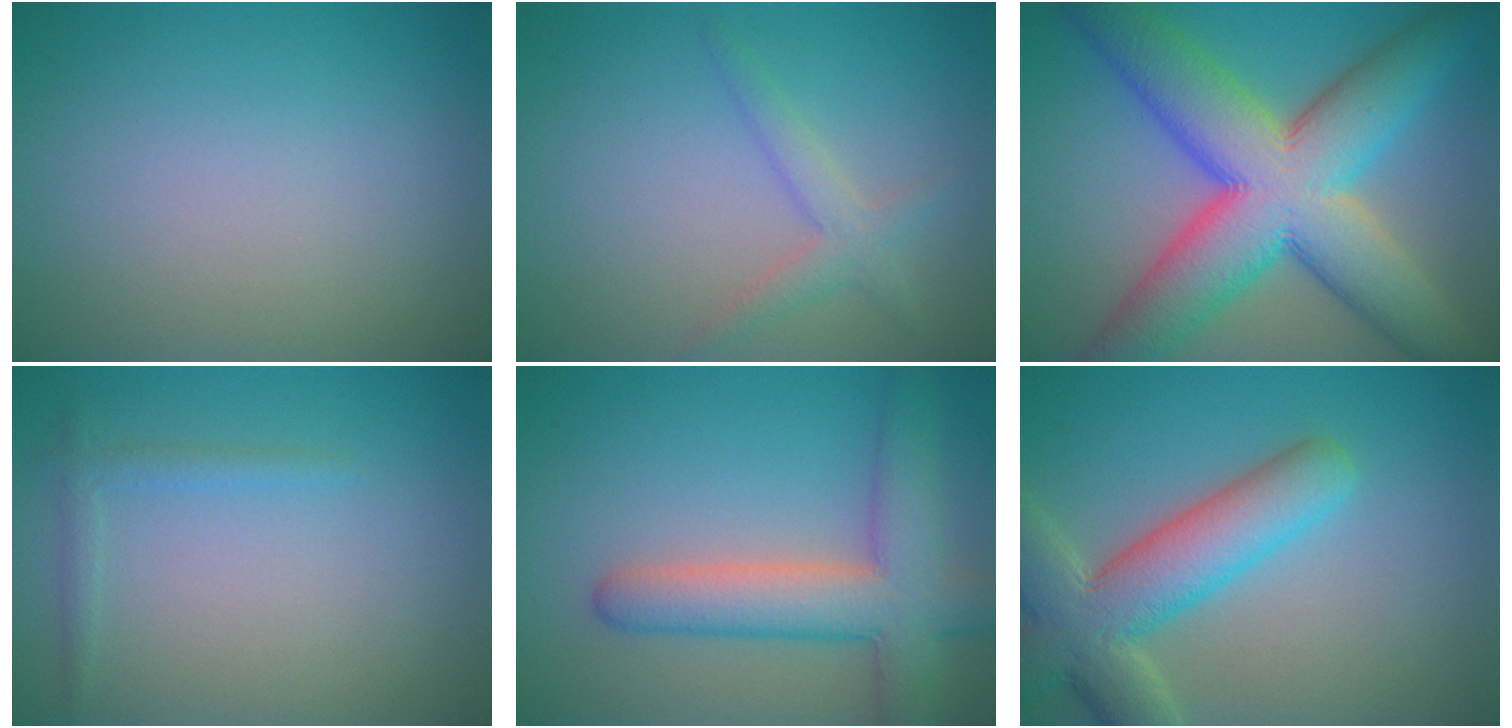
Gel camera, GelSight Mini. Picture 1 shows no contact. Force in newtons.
{"total": 2.2, "press": 2.2, "slide": 0.1}
{"total": 13.6, "press": 13.6, "slide": 0.4}
{"total": 1.3, "press": 1.3, "slide": 0.1}
{"total": 6.8, "press": 6.8, "slide": 0.4}
{"total": 7.7, "press": 7.7, "slide": 0.7}